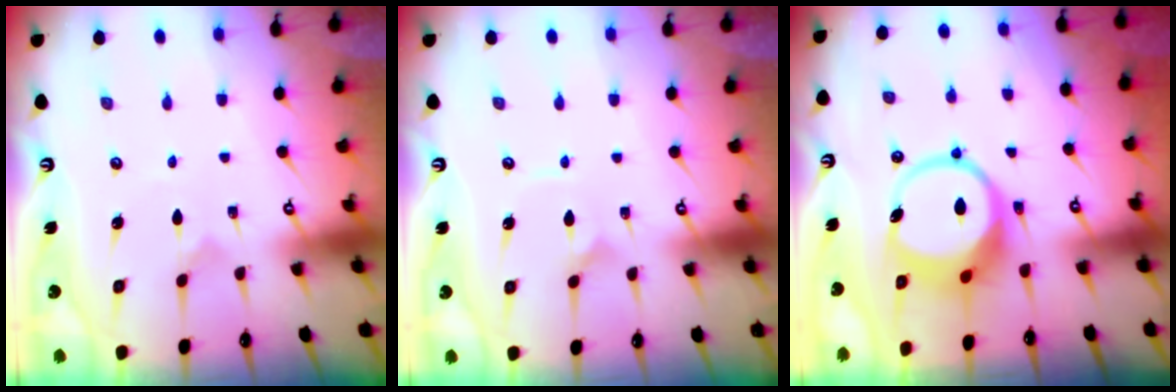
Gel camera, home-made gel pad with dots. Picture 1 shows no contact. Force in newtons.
{"total": 2.3, "press": 2.3, "slide": 0.1}
{"total": 10.6, "press": 10.5, "slide": 1.3}